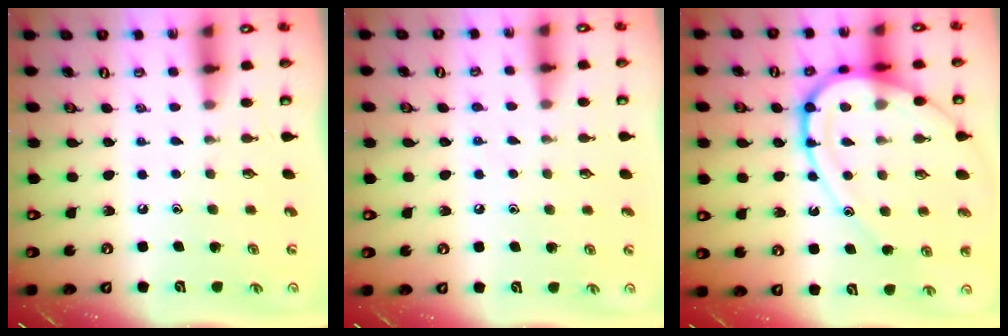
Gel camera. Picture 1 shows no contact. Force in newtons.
{"total": 4.4, "press": 4.3, "slide": 0.6}
{"total": 17.7, "press": 17.6, "slide": 1.8}